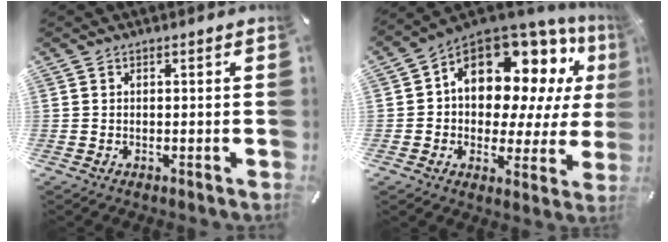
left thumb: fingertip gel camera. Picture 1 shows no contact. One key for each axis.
{"total": 15.1, "fx": 7.2, "fy": 10.0, "fz": 8.7, "tx": -0.133, "ty": -0.058, "tz": 0.124}